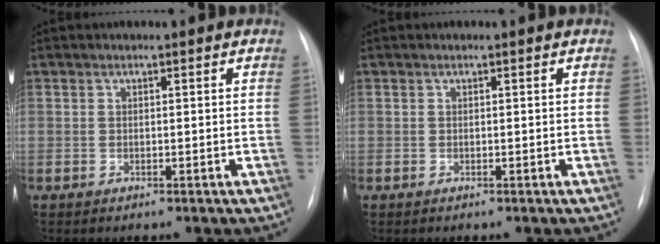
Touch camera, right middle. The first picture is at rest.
{"total": 0.0}